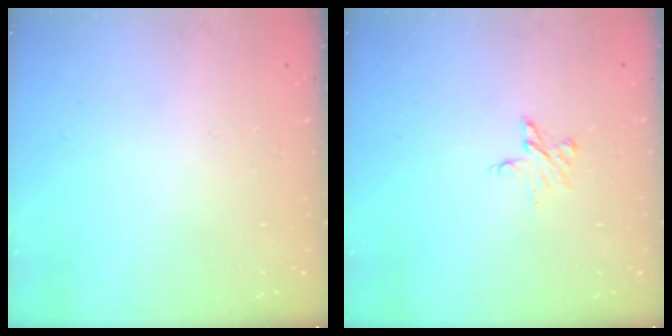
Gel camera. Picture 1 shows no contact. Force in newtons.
{"total": 4.5, "press": 4.5, "slide": 0.4}